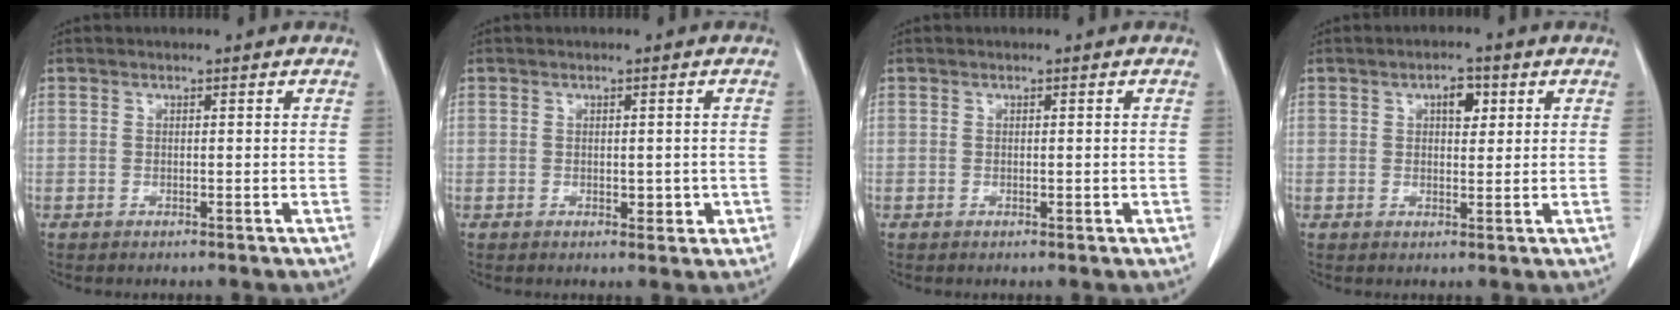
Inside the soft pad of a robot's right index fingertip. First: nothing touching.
{"total": 2.4, "force": [-0.5, 1.4, 1.9], "torque": [-0.017, 0.000, -0.002]}
{"total": 0.7, "force": [-0.2, 0.3, 0.6], "torque": [-0.010, -0.001, -0.001]}
{"total": 3.2, "force": [1.3, 1.6, 2.5], "torque": [-0.038, 0.004, 0.019]}